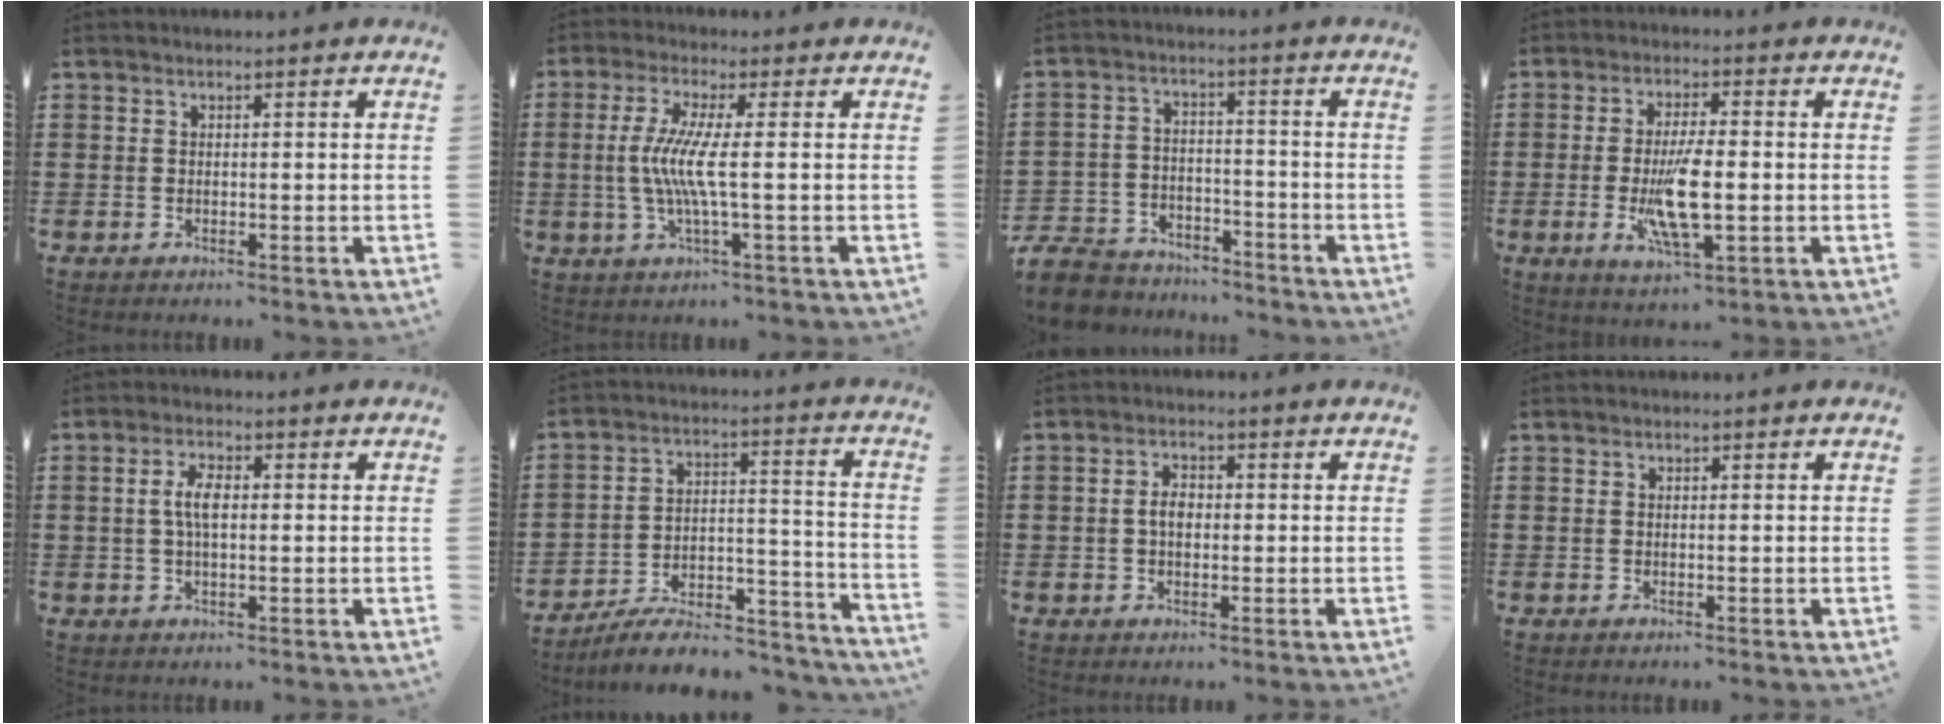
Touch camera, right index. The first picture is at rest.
{"total": 6.7, "force": [-0.4, -0.2, 6.7], "torque": [-0.144, -0.016, -0.019]}
{"total": 7.4, "force": [-7.1, 1.7, 1.0], "torque": [-0.033, 0.014, -0.144]}
{"total": 9.1, "force": [-1.4, 2.8, 8.5], "torque": [-0.170, -0.012, -0.023]}
{"total": 4.0, "force": [0.2, 1.4, 3.8], "torque": [-0.081, 0.003, -0.002]}
{"total": 7.6, "force": [-6.8, 1.7, 3.0], "torque": [-0.043, 0.012, -0.128]}
{"total": 2.7, "force": [-0.2, 1.5, 2.2], "torque": [-0.043, 0.004, -0.005]}
{"total": 0.0}